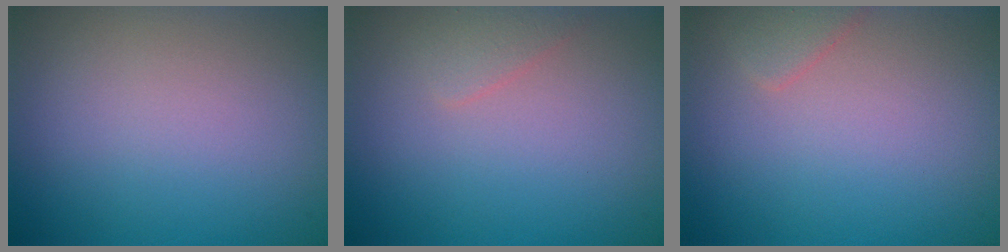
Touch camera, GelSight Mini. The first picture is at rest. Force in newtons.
{"total": 0.9, "press": 0.9, "slide": 0.1}
{"total": 1.3, "press": 1.3, "slide": 0.1}